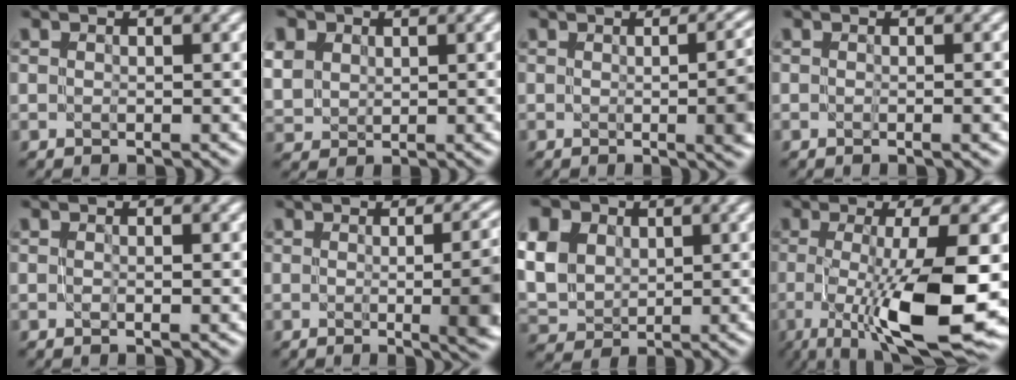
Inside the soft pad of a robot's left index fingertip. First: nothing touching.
{"total": 4.6, "force": [2.0, 3.5, 2.1], "torque": [-0.081, 0.018, 0.046]}
{"total": 7.7, "force": [-0.3, 3.1, 7.1], "torque": [-0.042, 0.005, -0.005]}
{"total": 1.7, "force": [-0.2, 0.5, 1.6], "torque": [-0.013, -0.006, -0.006]}
{"total": 0.6, "force": [-0.1, 0.1, 0.6], "torque": [-0.011, -0.004, -0.003]}
{"total": 11.3, "force": [-0.5, 4.9, 10.2], "torque": [-0.065, 0.002, -0.005]}
{"total": 12.4, "force": [4.8, 9.3, 6.6], "torque": [-0.160, 0.032, 0.079]}
{"total": 11.4, "force": [-2.3, 2.8, 10.8], "torque": [-0.172, -0.023, -0.036]}